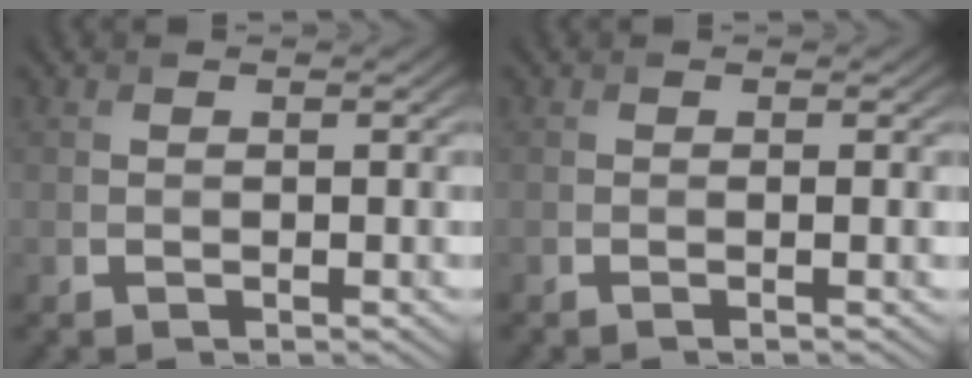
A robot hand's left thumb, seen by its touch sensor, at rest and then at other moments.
{"total": 0.9, "force": [-0.2, 0.0, 0.8], "torque": [-0.013, -0.001, -0.007]}